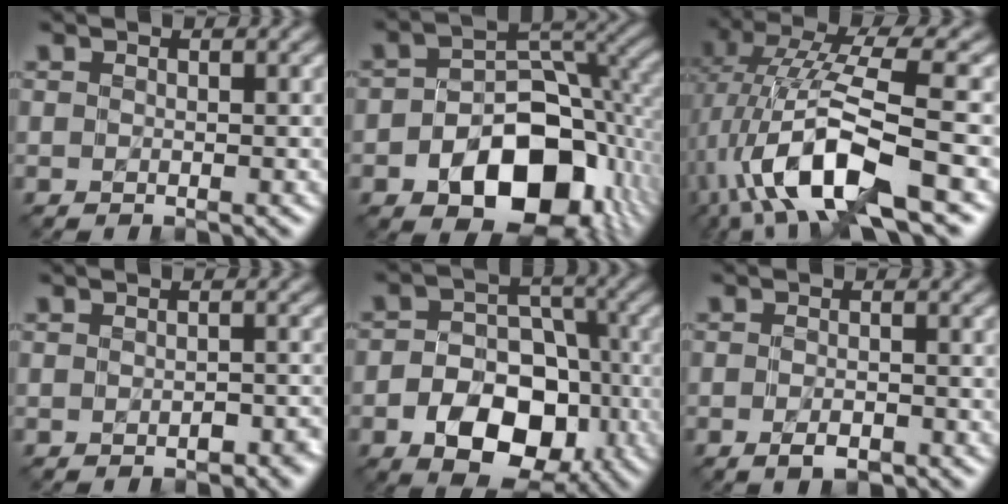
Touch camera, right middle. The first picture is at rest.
{"total": 12.8, "force": [-4.5, 7.9, 9.1], "torque": [-0.132, -0.015, -0.064]}
{"total": 10.9, "force": [-3.1, 3.1, 10.0], "torque": [-0.185, 0.014, -0.060]}
{"total": 1.6, "force": [-0.6, 0.9, 1.1], "torque": [-0.018, -0.003, -0.009]}
{"total": 9.8, "force": [-3.6, 6.5, 6.3], "torque": [-0.100, -0.015, -0.058]}
{"total": 2.0, "force": [-1.1, 0.7, 1.5], "torque": [-0.026, -0.003, -0.020]}